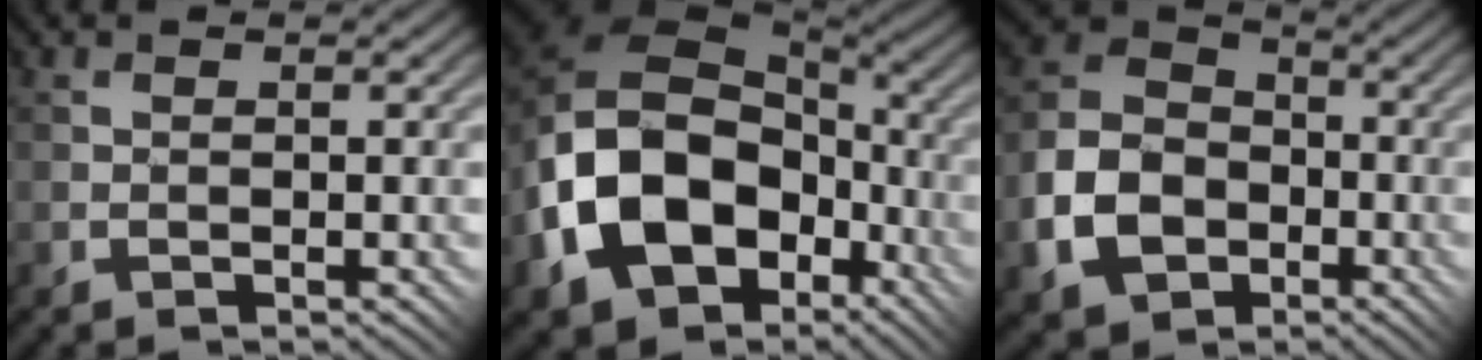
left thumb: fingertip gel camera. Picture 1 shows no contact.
{"total": 17.2, "force": [-4.6, 12.3, 11.1], "torque": [-0.247, -0.031, -0.071]}
{"total": 9.7, "force": [-3.3, 7.5, 5.2], "torque": [-0.130, -0.015, -0.074]}